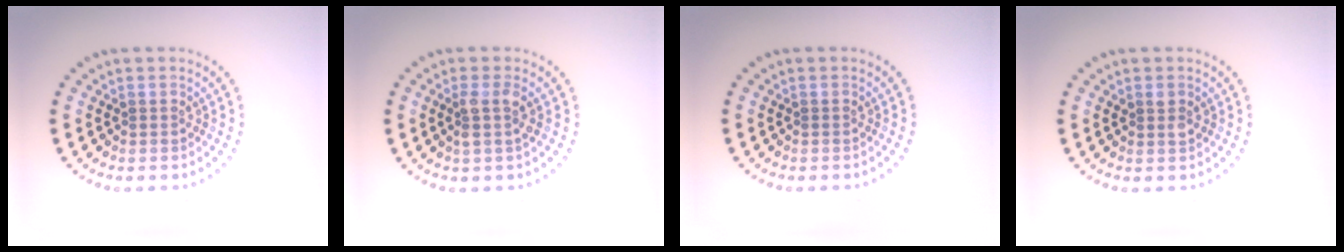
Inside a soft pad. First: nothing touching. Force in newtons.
{"total": 1.6, "press": 1.4, "slide": 0.8}
{"total": 0.0}
{"total": 1.0, "press": 1.0, "slide": 0.2}